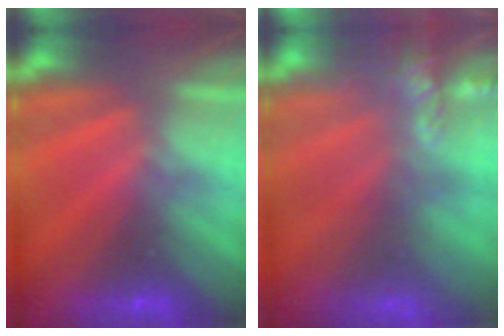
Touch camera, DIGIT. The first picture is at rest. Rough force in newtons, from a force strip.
{"total": 5.8}